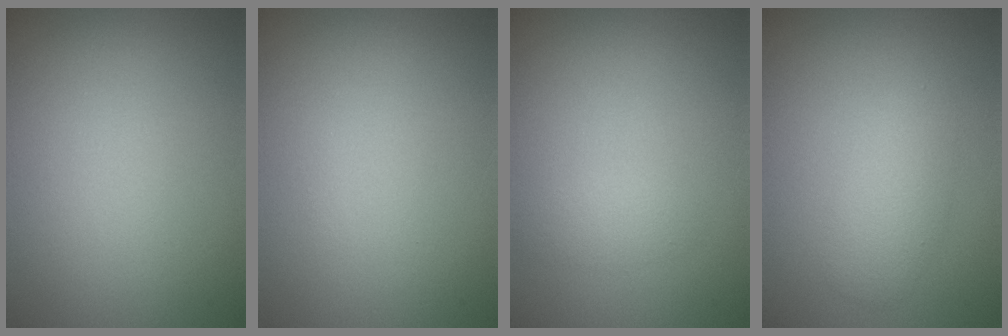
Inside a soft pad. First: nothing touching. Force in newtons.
{"total": 0.0}
{"total": 1.0, "press": 1.0, "slide": 0.1}
{"total": 2.5, "press": 2.5, "slide": 0.0}